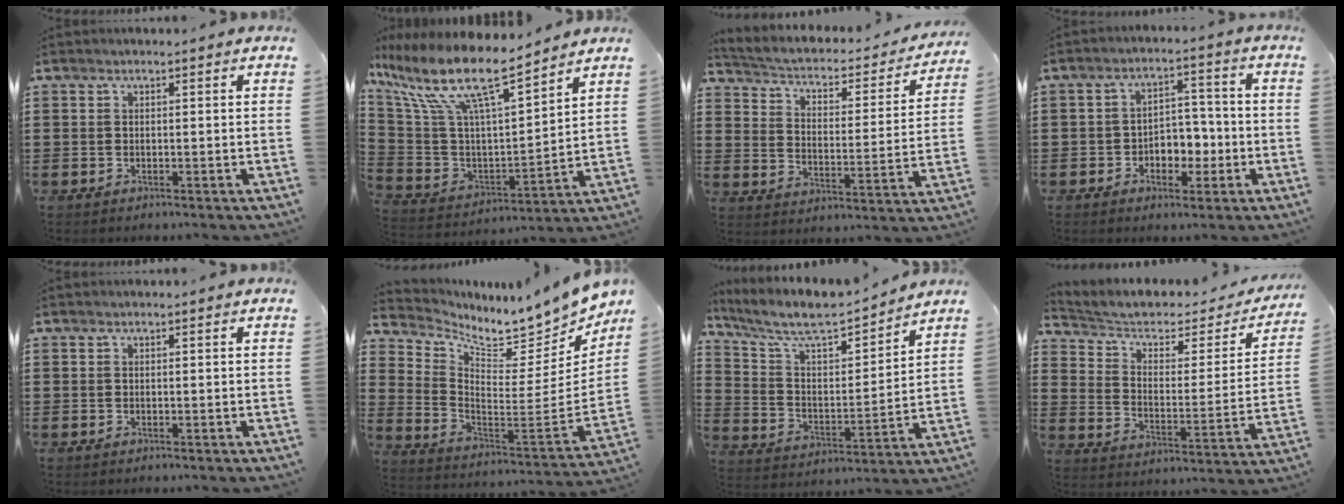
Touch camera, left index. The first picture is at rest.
{"total": 13.7, "force": [9.5, 2.7, 9.5], "torque": [-0.225, -0.059, 0.158]}
{"total": 2.3, "force": [1.6, 1.1, 1.4], "torque": [-0.041, -0.023, 0.015]}
{"total": 4.5, "force": [-1.6, 3.5, 2.3], "torque": [-0.043, 0.007, -0.036]}
{"total": 0.0}
{"total": 7.1, "force": [6.7, 1.1, 2.2], "torque": [-0.068, -0.075, 0.107]}
{"total": 8.3, "force": [7.3, 1.5, 3.6], "torque": [-0.103, -0.047, 0.122]}
{"total": 4.3, "force": [3.1, 2.0, 2.1], "torque": [-0.061, -0.023, 0.047]}